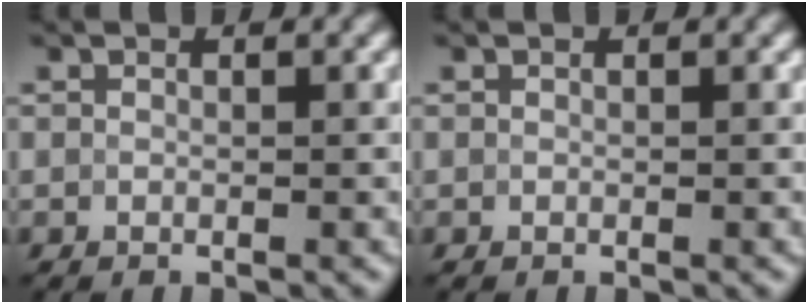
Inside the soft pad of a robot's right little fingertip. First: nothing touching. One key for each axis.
{"total": 0.0}